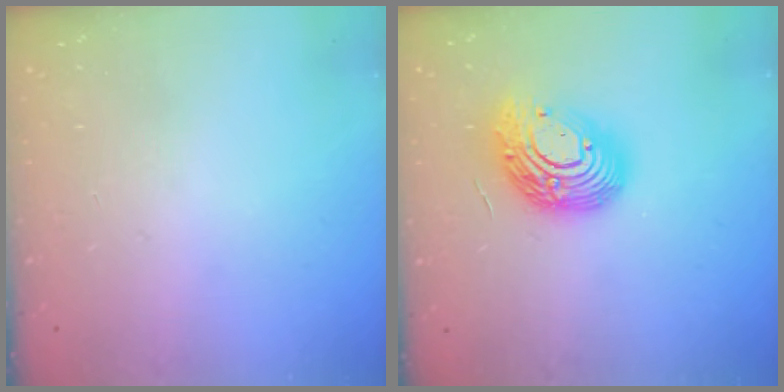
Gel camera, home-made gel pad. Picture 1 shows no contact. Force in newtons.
{"total": 15.7, "press": 15.7, "slide": 1.1}